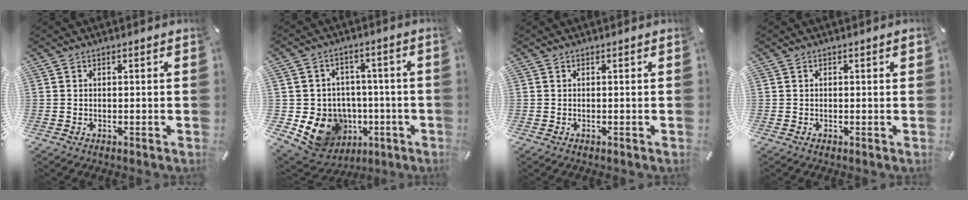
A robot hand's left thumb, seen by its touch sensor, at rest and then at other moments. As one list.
[{"total": 13.6, "force": [-3.4, 10.0, 8.5], "torque": [-0.181, 0.005, -0.058]}, {"total": 0.0}, {"total": 0.8, "force": [0.2, 0.2, 0.8], "torque": [-0.014, 0.002, 0.002]}]